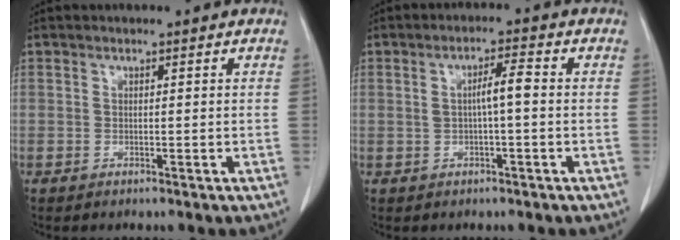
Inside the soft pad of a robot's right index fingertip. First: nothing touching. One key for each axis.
{"total": 3.6, "fx": 0.1, "fy": 0.4, "fz": 3.6, "tx": -0.061, "ty": 0.009, "tz": 0.006}